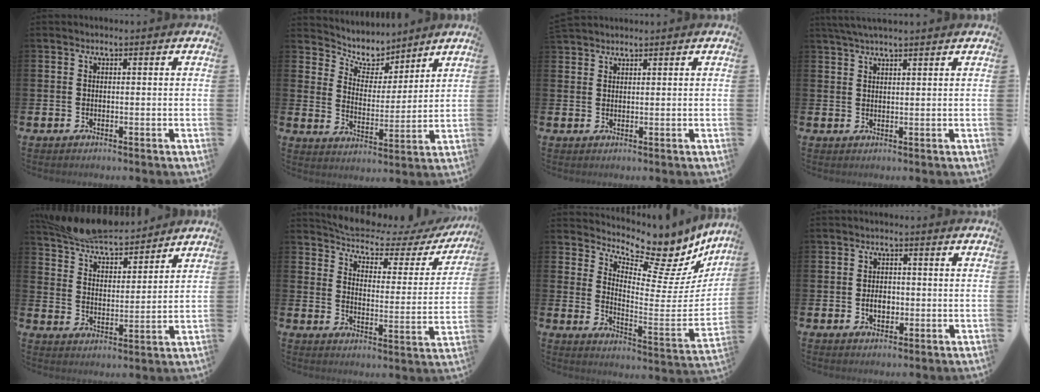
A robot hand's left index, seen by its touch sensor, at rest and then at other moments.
{"total": 6.7, "force": [6.0, 2.7, 0.9], "torque": [-0.044, -0.044, 0.104]}
{"total": 1.8, "force": [1.8, 0.4, 0.0], "torque": [-0.004, -0.001, 0.034]}
{"total": 3.1, "force": [2.7, 0.3, 1.4], "torque": [-0.032, -0.002, 0.051]}
{"total": 8.3, "force": [7.9, 1.2, 2.2], "torque": [-0.072, -0.044, 0.145]}
{"total": 5.2, "force": [4.9, 1.3, 1.5], "torque": [-0.054, -0.039, 0.077]}
{"total": 6.9, "force": [6.1, 2.2, 2.5], "torque": [-0.040, -0.080, 0.092]}
{"total": 2.8, "force": [-0.5, 2.0, 2.0], "torque": [-0.015, -0.005, -0.016]}